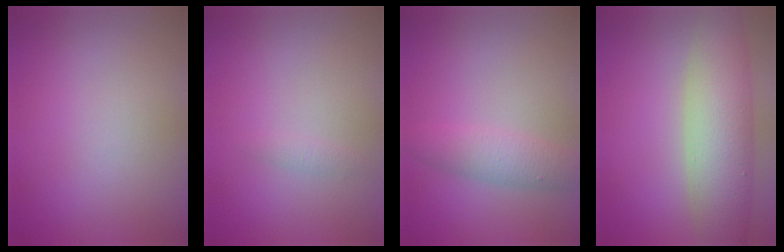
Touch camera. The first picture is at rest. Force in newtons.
{"total": 0.7, "press": 0.7, "slide": 0.0}
{"total": 2.8, "press": 2.8, "slide": 0.0}
{"total": 7.1, "press": 7.1, "slide": 0.3}